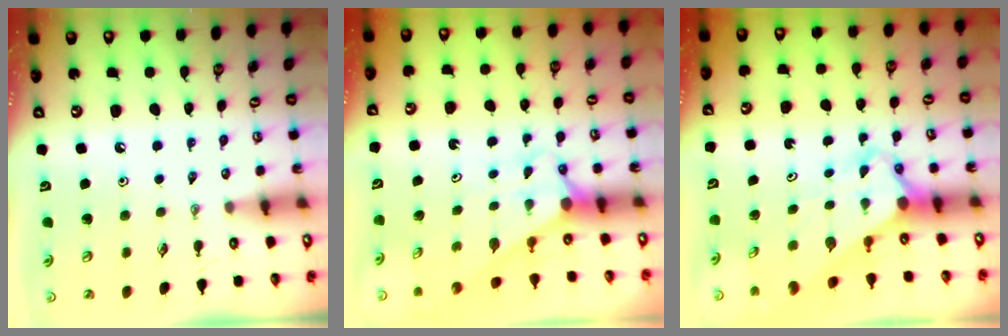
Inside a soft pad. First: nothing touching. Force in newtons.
{"total": 2.8, "press": 2.8, "slide": 0.0}
{"total": 3.1, "press": 3.1, "slide": 0.2}